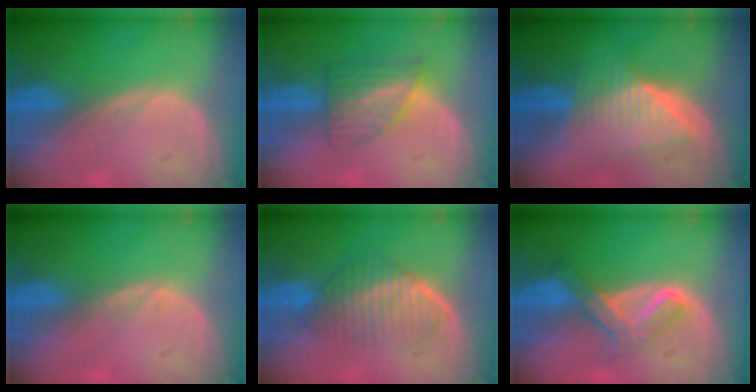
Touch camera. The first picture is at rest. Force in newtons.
{"total": 6.3, "press": 5.6, "slide": 2.8}
{"total": 7.2, "press": 7.2, "slide": 0.2}
{"total": 0.8, "press": 0.7, "slide": 0.1}
{"total": 5.9, "press": 5.8, "slide": 1.4}
{"total": 6.7, "press": 5.7, "slide": 3.5}